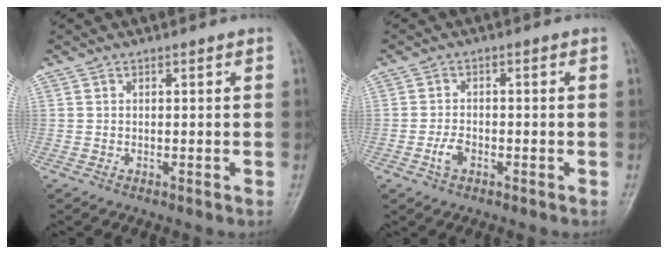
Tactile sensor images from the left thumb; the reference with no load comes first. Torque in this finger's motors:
{"motor_torque": [0.09, 0.50, 0.49, 0.25, 0.00]}